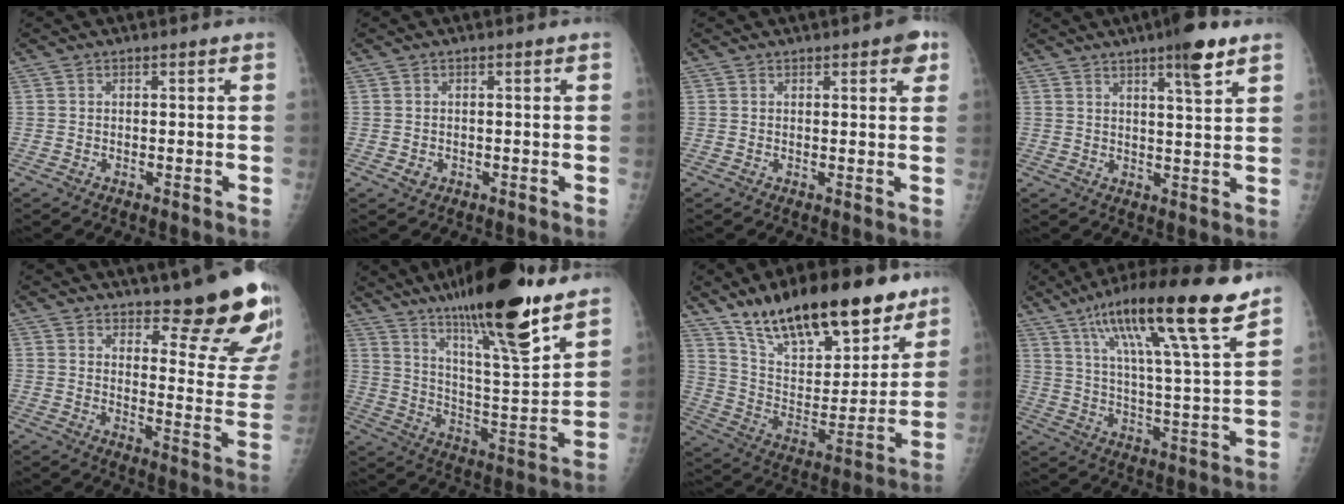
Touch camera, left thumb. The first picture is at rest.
{"total": 1.2, "force": [-0.3, 1.0, 0.5], "torque": [-0.004, 0.002, -0.002]}
{"total": 4.0, "force": [2.1, 1.5, 3.1], "torque": [-0.024, -0.004, 0.019]}
{"total": 7.7, "force": [4.8, 1.1, 5.9], "torque": [-0.085, -0.024, 0.069]}
{"total": 17.0, "force": [12.6, 4.3, 10.6], "torque": [-0.093, -0.106, 0.164]}
{"total": 23.3, "force": [16.4, 3.8, 16.2], "torque": [-0.245, -0.074, 0.274]}
{"total": 25.8, "force": [18.2, 10.3, 15.2], "torque": [-0.203, -0.065, 0.300]}
{"total": 21.2, "force": [13.3, 2.7, 16.3], "torque": [-0.257, -0.039, 0.218]}